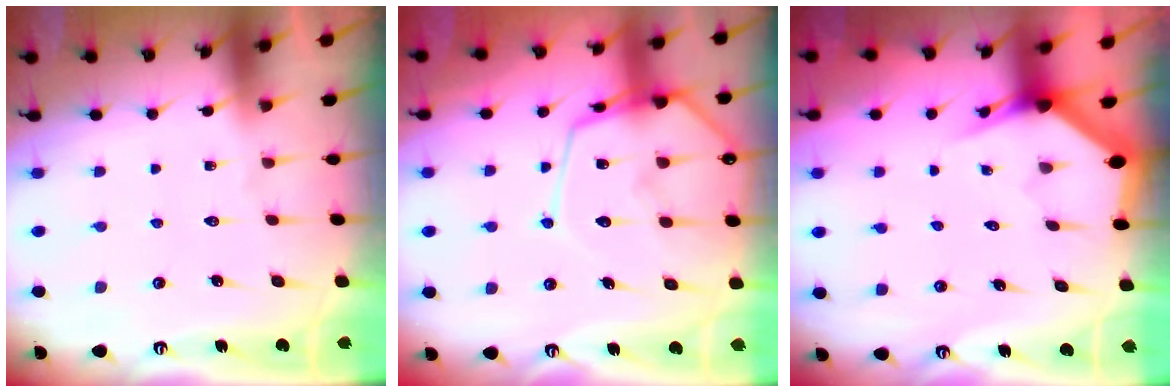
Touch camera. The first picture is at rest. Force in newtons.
{"total": 14.0, "press": 13.9, "slide": 1.4}
{"total": 3.0, "press": 3.0, "slide": 0.1}